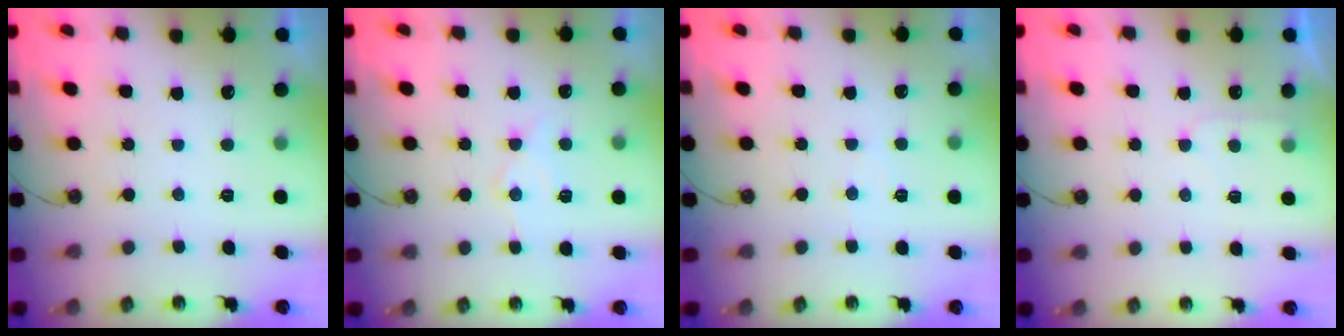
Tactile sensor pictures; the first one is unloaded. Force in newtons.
{"total": 9.5, "press": 9.5, "slide": 0.8}
{"total": 3.6, "press": 3.5, "slide": 0.6}
{"total": 5.0, "press": 4.9, "slide": 0.5}